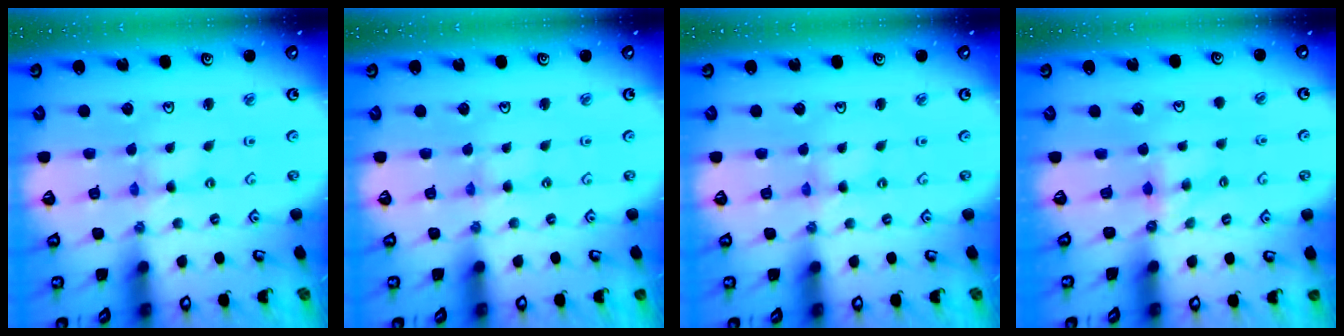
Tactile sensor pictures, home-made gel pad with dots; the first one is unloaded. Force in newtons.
{"total": 1.6, "press": 1.5, "slide": 0.4}
{"total": 0.0}
{"total": 4.6, "press": 4.5, "slide": 0.7}